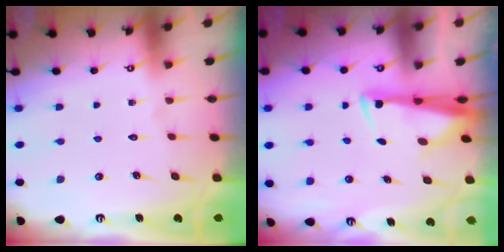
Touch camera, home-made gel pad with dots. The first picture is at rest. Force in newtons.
{"total": 3.2, "press": 3.0, "slide": 1.0}